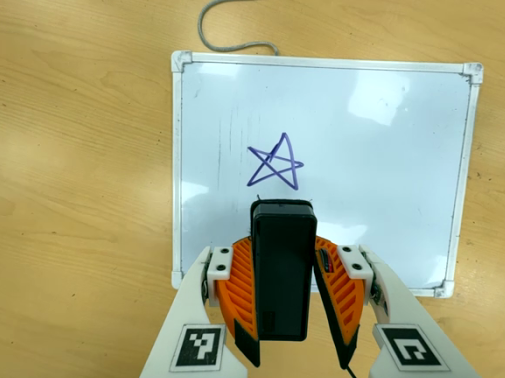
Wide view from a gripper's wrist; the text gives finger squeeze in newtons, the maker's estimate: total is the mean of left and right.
{"total": 6.3, "left": 4.9, "right": 7.7}